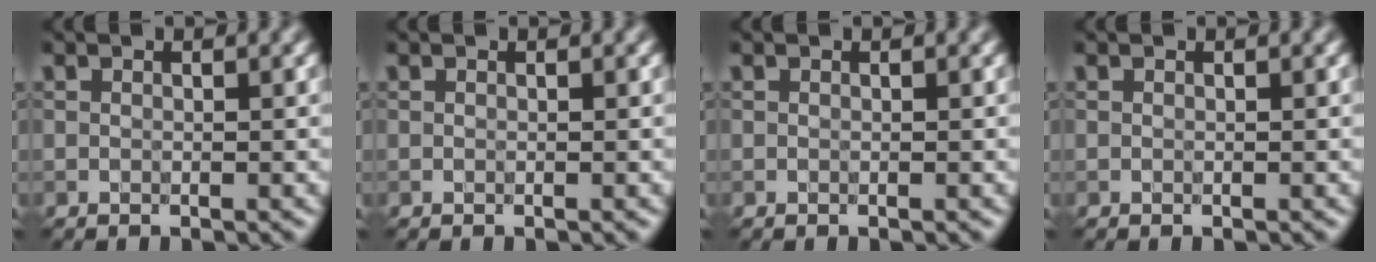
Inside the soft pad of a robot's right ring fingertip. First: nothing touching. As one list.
[{"total": 0.0}, {"total": 0.0}, {"total": 0.0}]